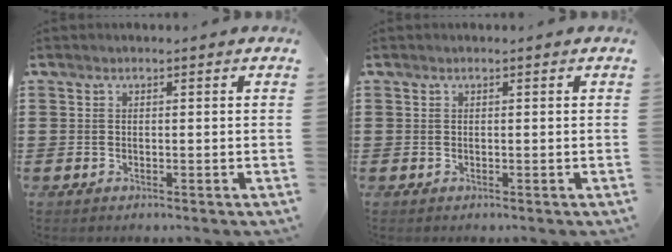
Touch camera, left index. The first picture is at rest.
{"total": 0.0}